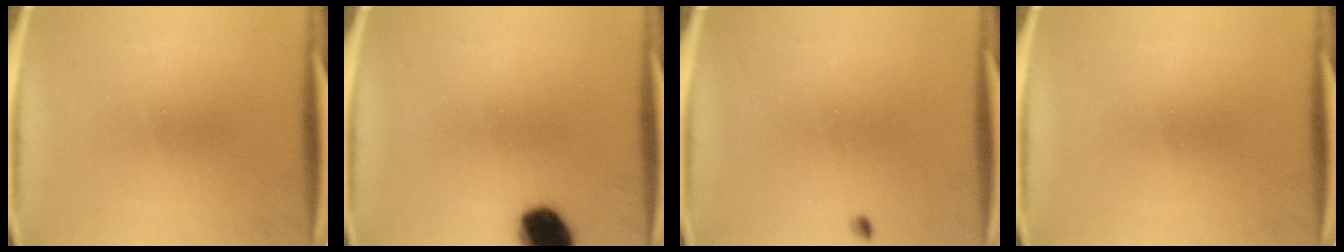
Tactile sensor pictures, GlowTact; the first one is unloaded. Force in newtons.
{"total": 10.6}
{"total": 0.6}
{"total": 0.0}